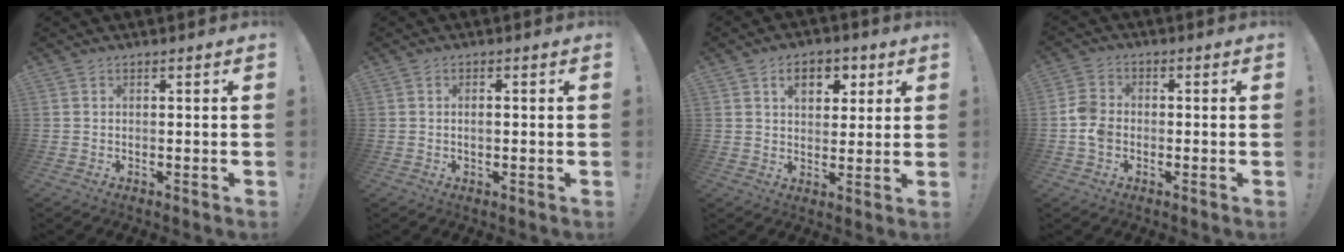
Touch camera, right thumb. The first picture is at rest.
{"total": 1.6, "force": [-0.1, 0.8, 1.4], "torque": [-0.019, 0.002, -0.004]}
{"total": 8.6, "force": [3.6, 6.0, 5.1], "torque": [-0.061, -0.005, 0.062]}
{"total": 7.1, "force": [-1.9, 5.4, 4.2], "torque": [-0.088, 0.015, -0.034]}